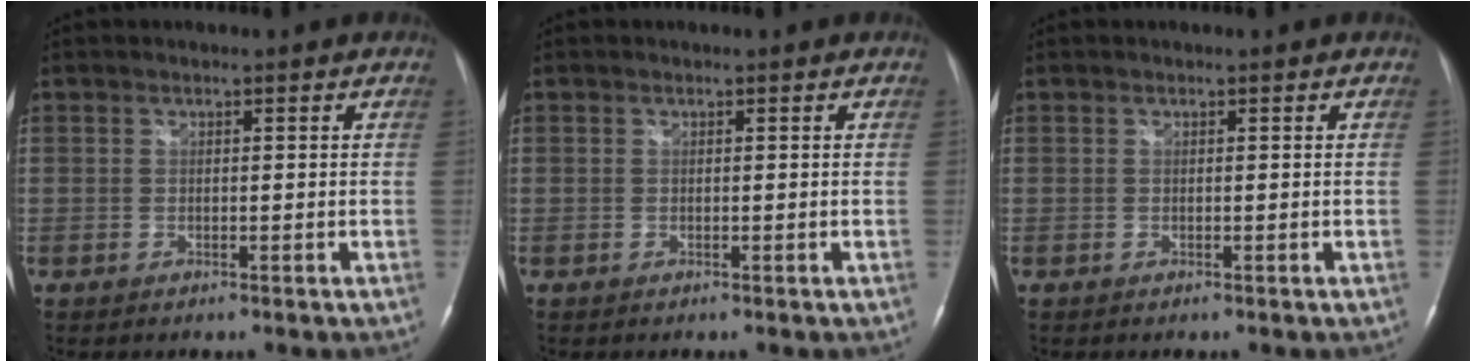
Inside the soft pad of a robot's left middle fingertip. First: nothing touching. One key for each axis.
{"total": 0.0}
{"total": 0.0}